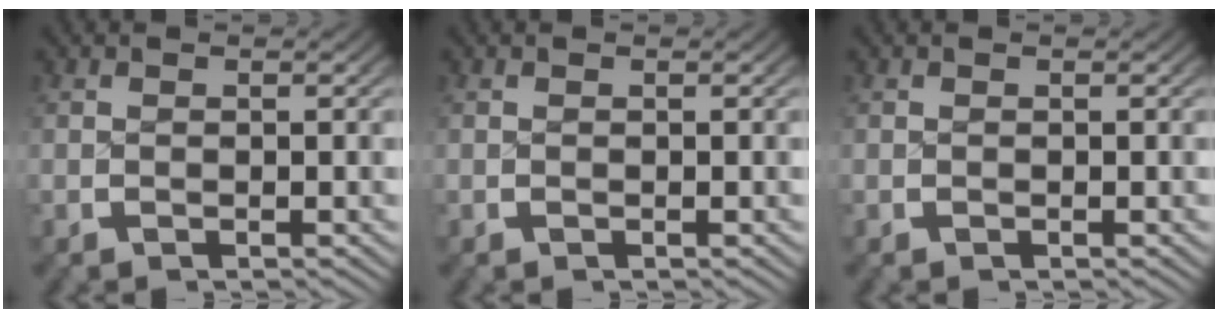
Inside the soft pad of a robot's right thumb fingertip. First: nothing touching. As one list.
[{"total": 0.0}, {"total": 0.0}]